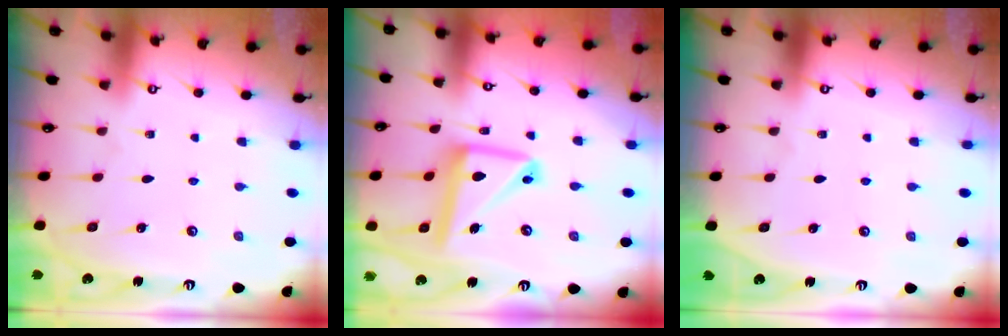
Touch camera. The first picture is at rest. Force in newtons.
{"total": 14.0, "press": 13.9, "slide": 1.6}
{"total": 0.0}